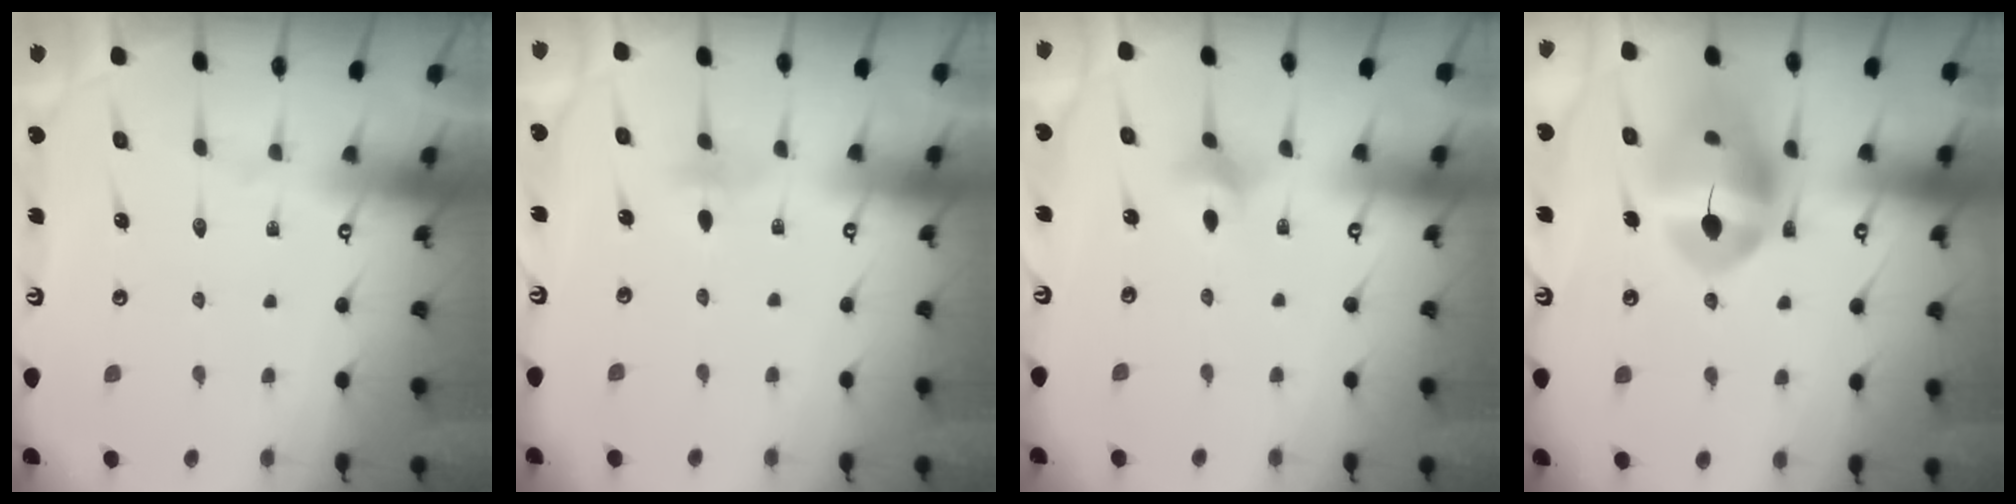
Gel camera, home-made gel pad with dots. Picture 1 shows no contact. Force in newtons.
{"total": 2.8, "press": 2.7, "slide": 0.9}
{"total": 3.4, "press": 3.4, "slide": 0.7}
{"total": 14.9, "press": 14.8, "slide": 1.4}